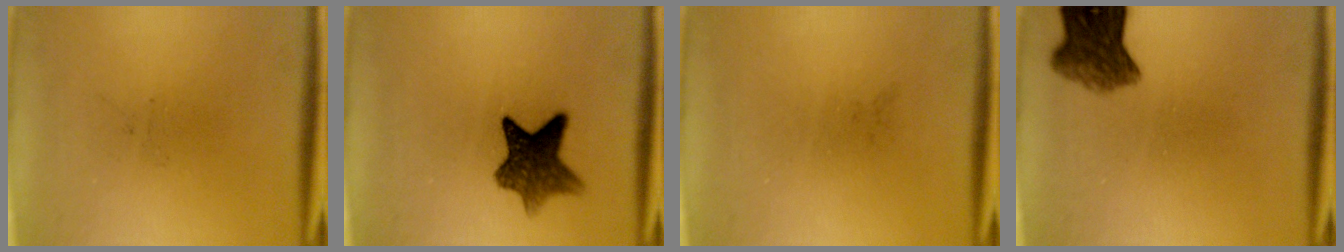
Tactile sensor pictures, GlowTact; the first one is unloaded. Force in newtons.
{"total": 8.1}
{"total": 0.0}
{"total": 6.7}